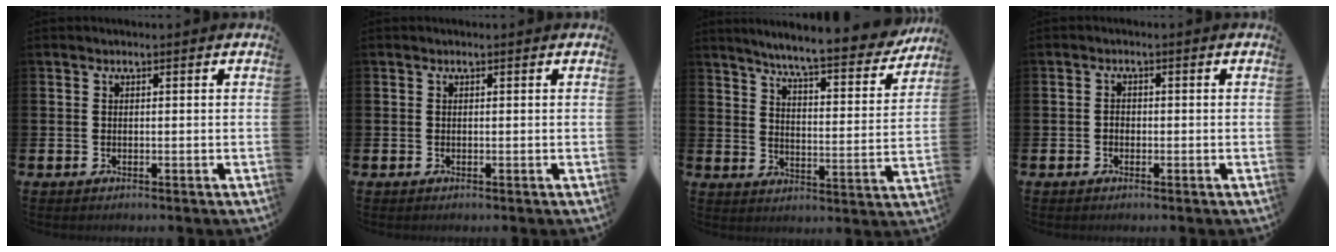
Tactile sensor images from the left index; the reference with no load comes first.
{"total": 0.0}
{"total": 7.5, "force": [6.9, 0.3, 2.9], "torque": [-0.067, -0.058, 0.112]}
{"total": 1.0, "force": [-0.4, 0.9, 0.4], "torque": [-0.002, 0.002, -0.010]}